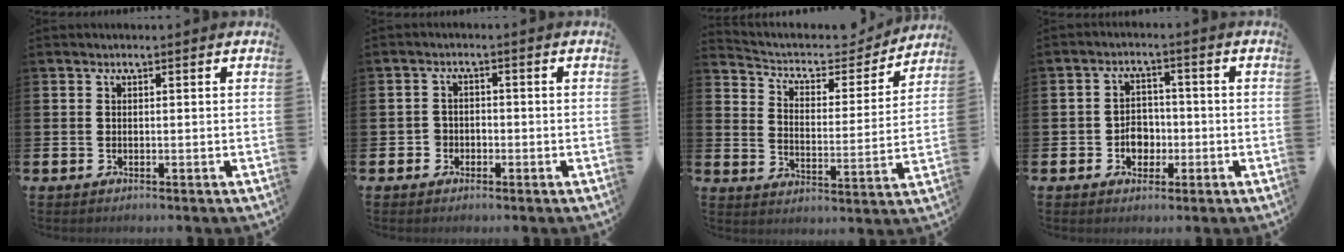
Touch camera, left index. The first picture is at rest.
{"total": 2.1, "force": [-1.2, 1.7, 0.1], "torque": [-0.014, 0.007, -0.026]}
{"total": 6.0, "force": [5.4, 2.4, 1.4], "torque": [-0.056, -0.042, 0.086]}
{"total": 3.9, "force": [-1.2, 3.2, 1.9], "torque": [-0.025, 0.001, -0.030]}